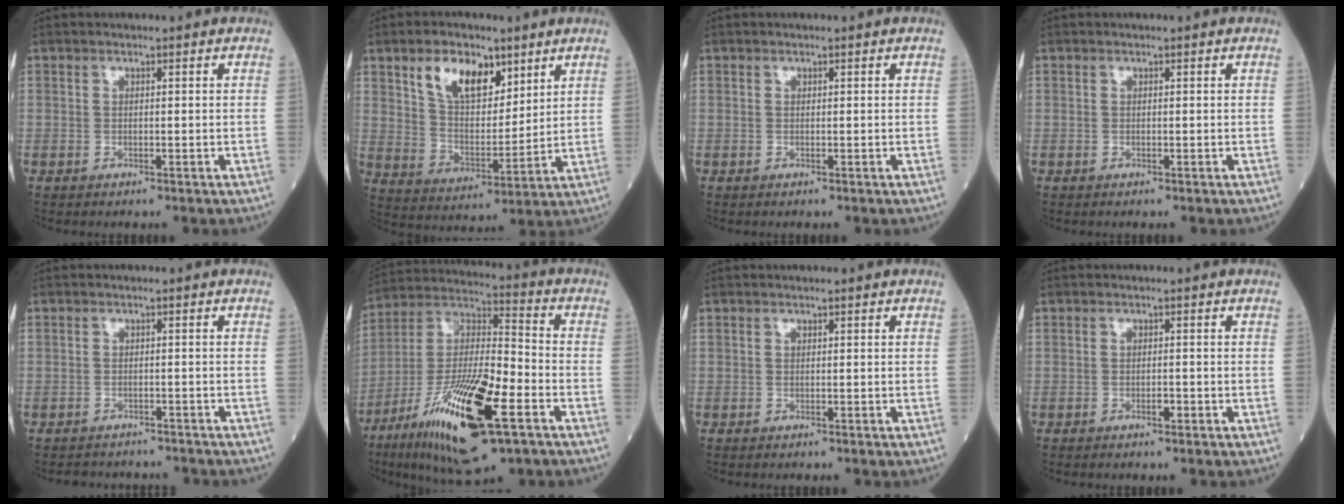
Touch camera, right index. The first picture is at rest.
{"total": 11.1, "force": [6.4, 5.5, 7.2], "torque": [-0.138, 0.012, 0.129]}
{"total": 0.0}
{"total": 0.0}
{"total": 4.5, "force": [-4.1, 1.8, -0.2], "torque": [0.003, 0.005, -0.052]}
{"total": 21.6, "force": [-9.7, 4.5, 18.8], "torque": [-0.373, -0.034, -0.166]}
{"total": 0.0}
{"total": 0.9, "force": [-0.4, 0.3, 0.8], "torque": [-0.016, 0.000, -0.005]}